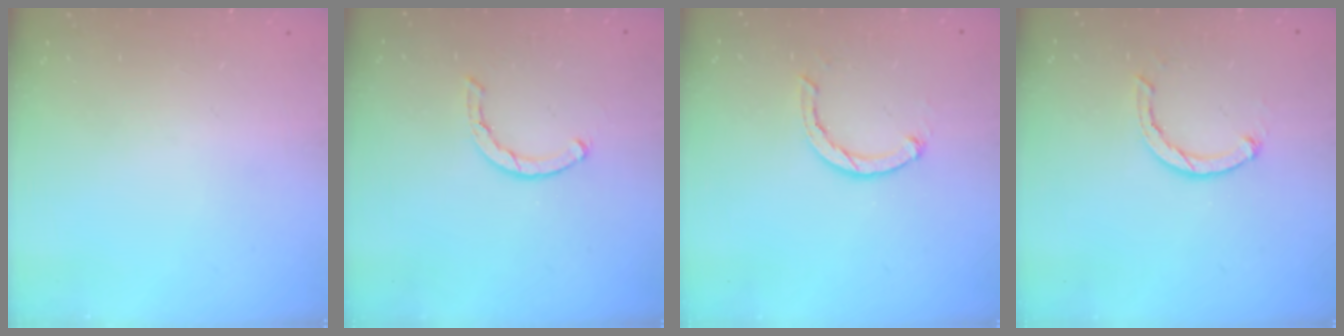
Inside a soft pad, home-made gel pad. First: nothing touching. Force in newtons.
{"total": 2.0, "press": 2.0, "slide": 0.2}
{"total": 2.3, "press": 2.3, "slide": 0.3}
{"total": 2.3, "press": 2.3, "slide": 0.3}